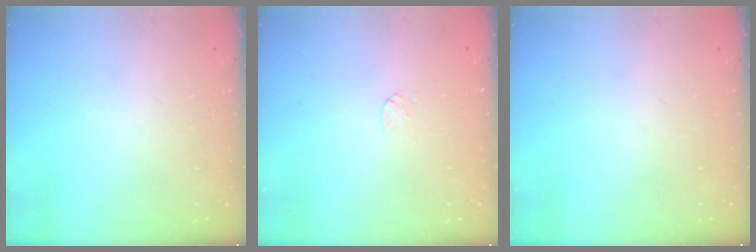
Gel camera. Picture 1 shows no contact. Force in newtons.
{"total": 3.6, "press": 3.6, "slide": 0.4}
{"total": 0.0}